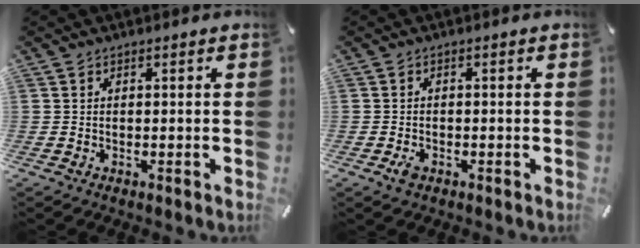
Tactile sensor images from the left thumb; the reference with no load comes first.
{"total": 1.8, "force": [-1.0, 1.0, 1.2], "torque": [-0.029, 0.001, -0.020]}